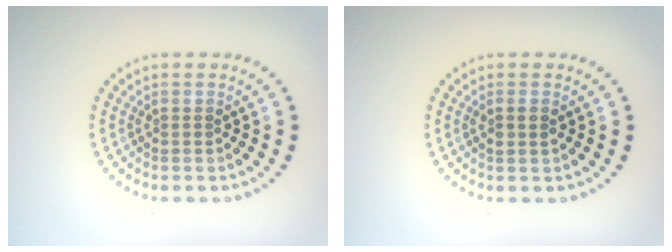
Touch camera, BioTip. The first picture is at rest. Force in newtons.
{"total": 1.1, "press": 1.0, "slide": 0.4}